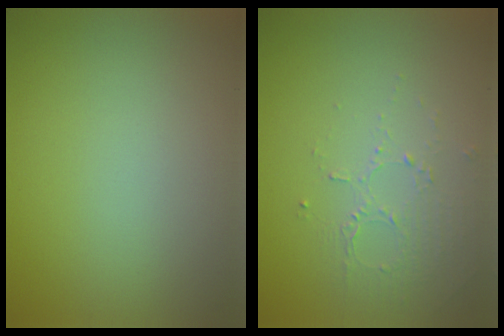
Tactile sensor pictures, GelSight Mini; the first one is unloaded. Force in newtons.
{"total": 1.6, "press": 1.0, "slide": 1.3}